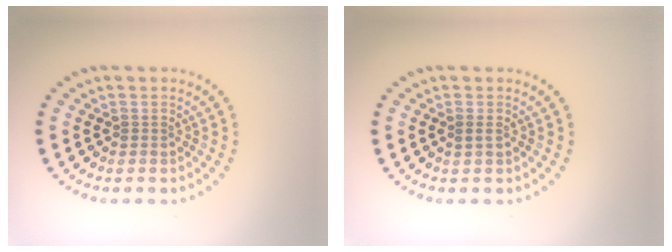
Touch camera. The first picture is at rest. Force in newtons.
{"total": 0.7, "press": 0.6, "slide": 0.1}